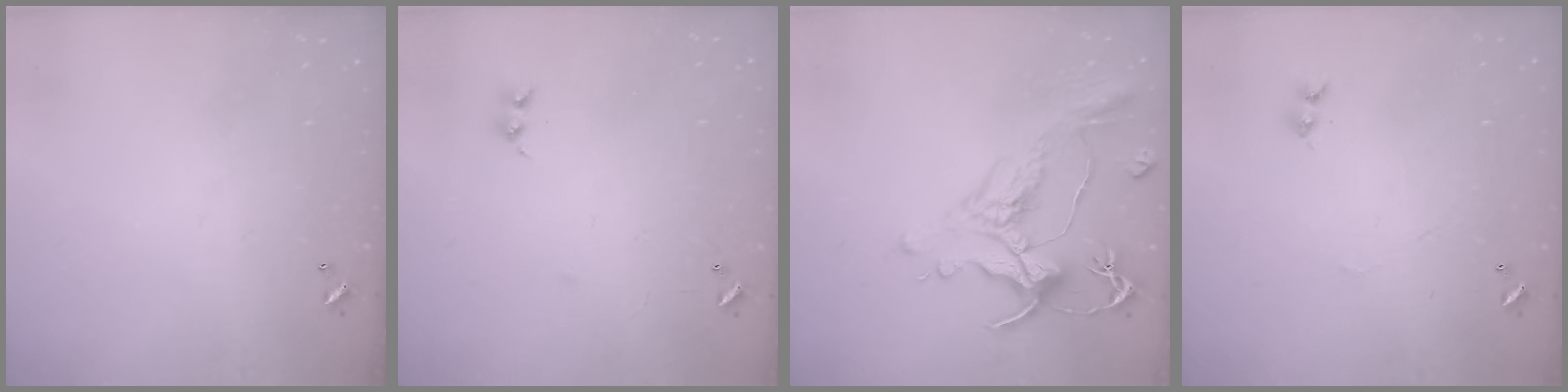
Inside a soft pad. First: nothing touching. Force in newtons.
{"total": 6.2, "press": 6.2, "slide": 0.7}
{"total": 1.7, "press": 0.9, "slide": 1.4}
{"total": 1.2, "press": 1.1, "slide": 0.3}